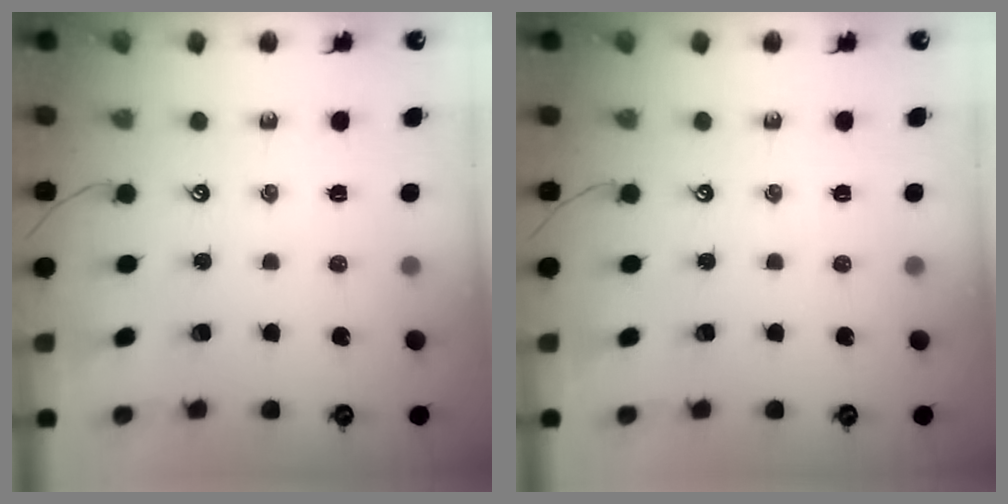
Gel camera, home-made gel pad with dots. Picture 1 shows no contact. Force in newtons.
{"total": 0.0}